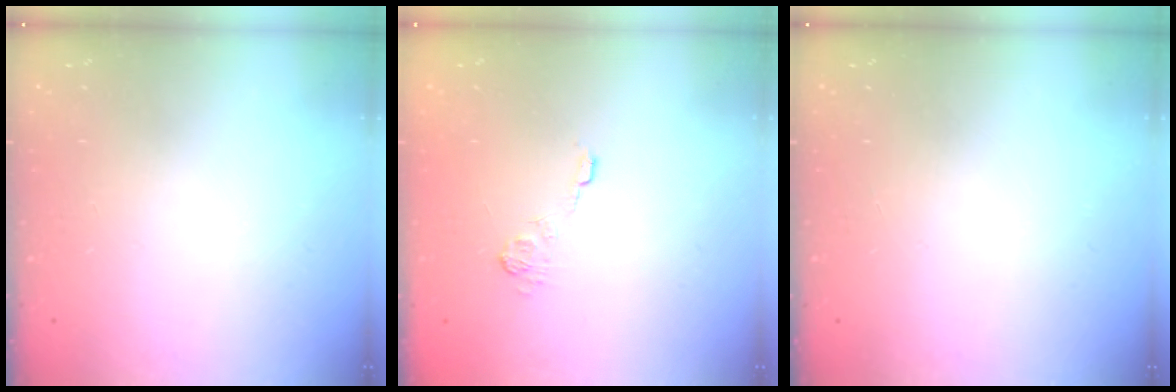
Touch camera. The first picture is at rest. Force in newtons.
{"total": 9.1, "press": 9.0, "slide": 1.4}
{"total": 0.0}